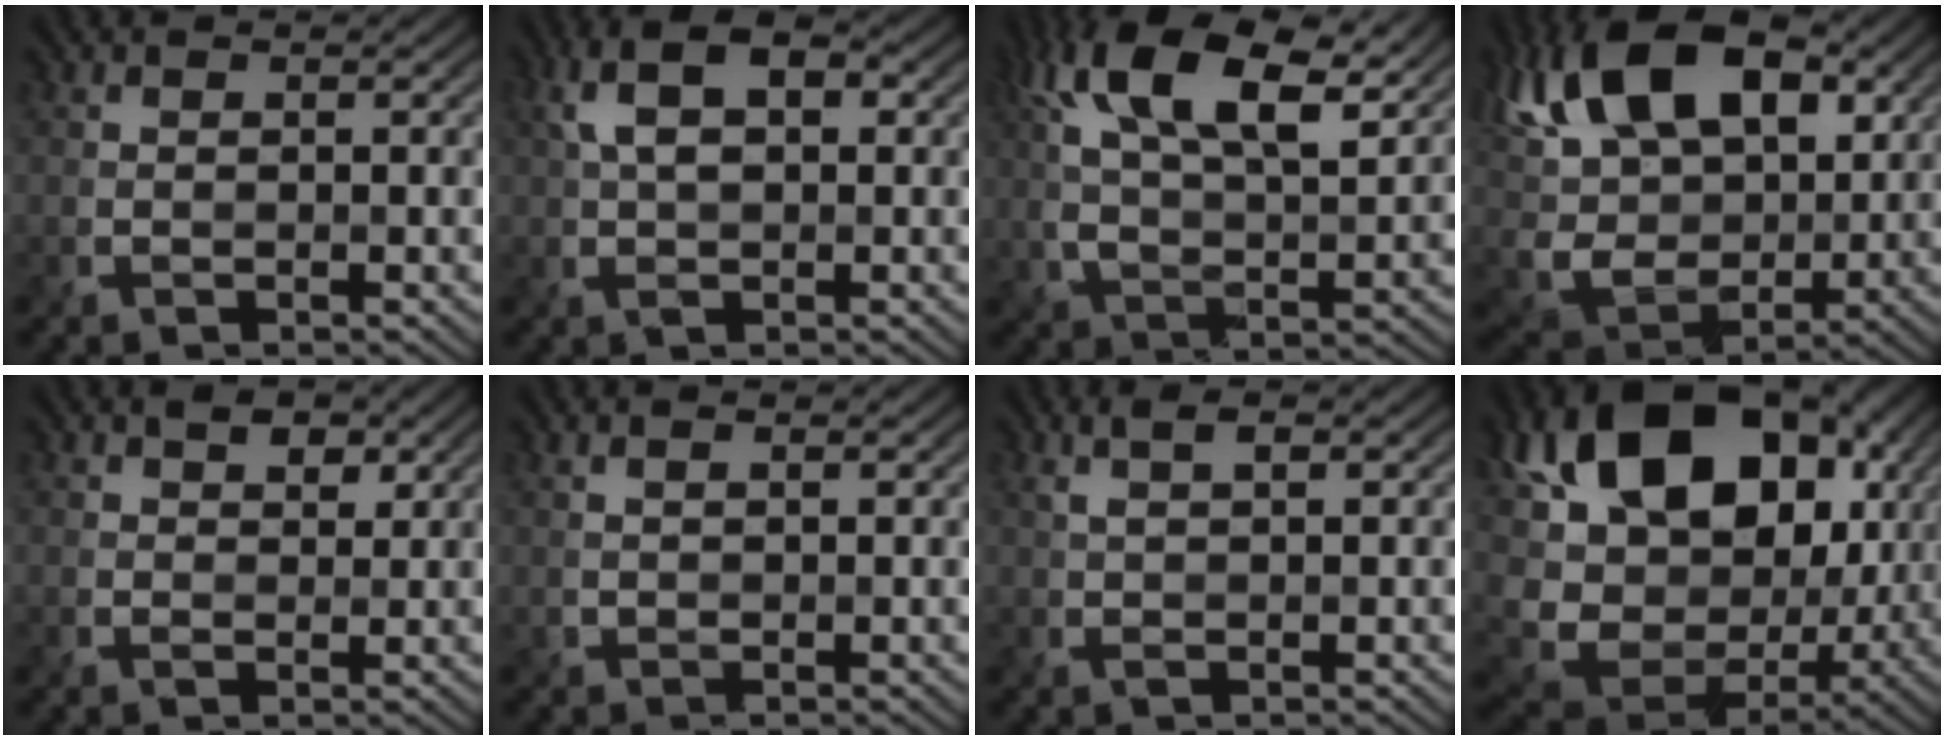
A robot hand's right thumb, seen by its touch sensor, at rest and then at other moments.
{"total": 6.7, "force": [1.5, 3.7, 5.4], "torque": [-0.108, 0.011, 0.018]}
{"total": 15.0, "force": [7.1, 6.1, 11.7], "torque": [-0.238, 0.013, 0.114]}
{"total": 17.4, "force": [6.9, 10.5, 12.0], "torque": [-0.262, 0.029, 0.116]}
{"total": 2.3, "force": [1.2, 1.5, 1.3], "torque": [-0.022, -0.001, 0.016]}
{"total": 0.9, "force": [0.5, 0.1, 0.8], "torque": [-0.021, 0.004, 0.008]}
{"total": 2.4, "force": [0.9, 0.7, 2.1], "torque": [-0.048, 0.006, 0.016]}
{"total": 19.7, "force": [4.4, 14.4, 12.7], "torque": [-0.259, -0.018, 0.106]}